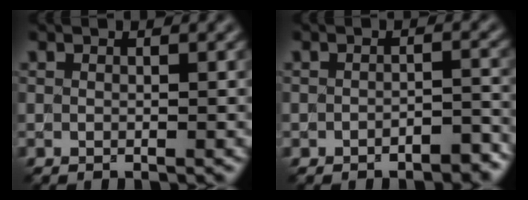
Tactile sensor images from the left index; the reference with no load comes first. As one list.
[{"total": 2.3, "force": [-1.6, 1.0, 1.4], "torque": [-0.022, 0.006, -0.022]}]